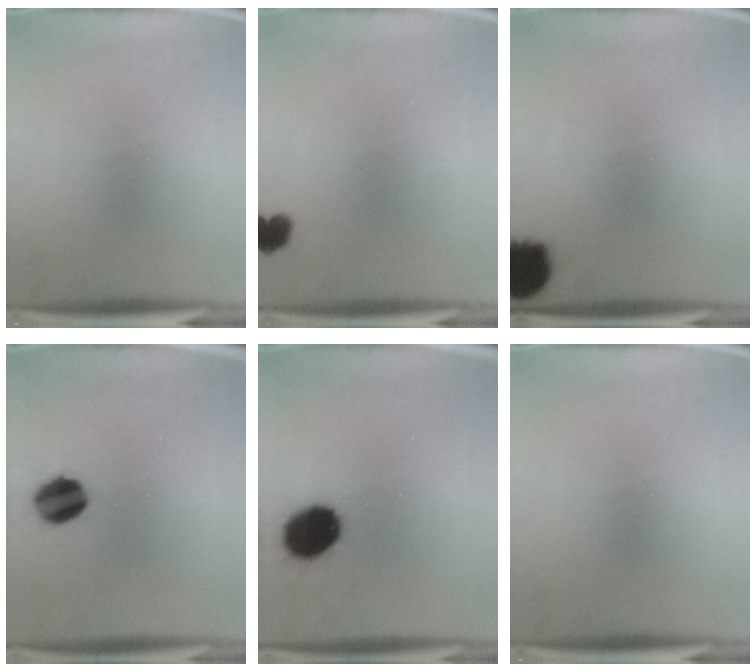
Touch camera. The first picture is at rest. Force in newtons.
{"total": 2.7}
{"total": 11.1}
{"total": 9.4}
{"total": 13.5}
{"total": 0.0}